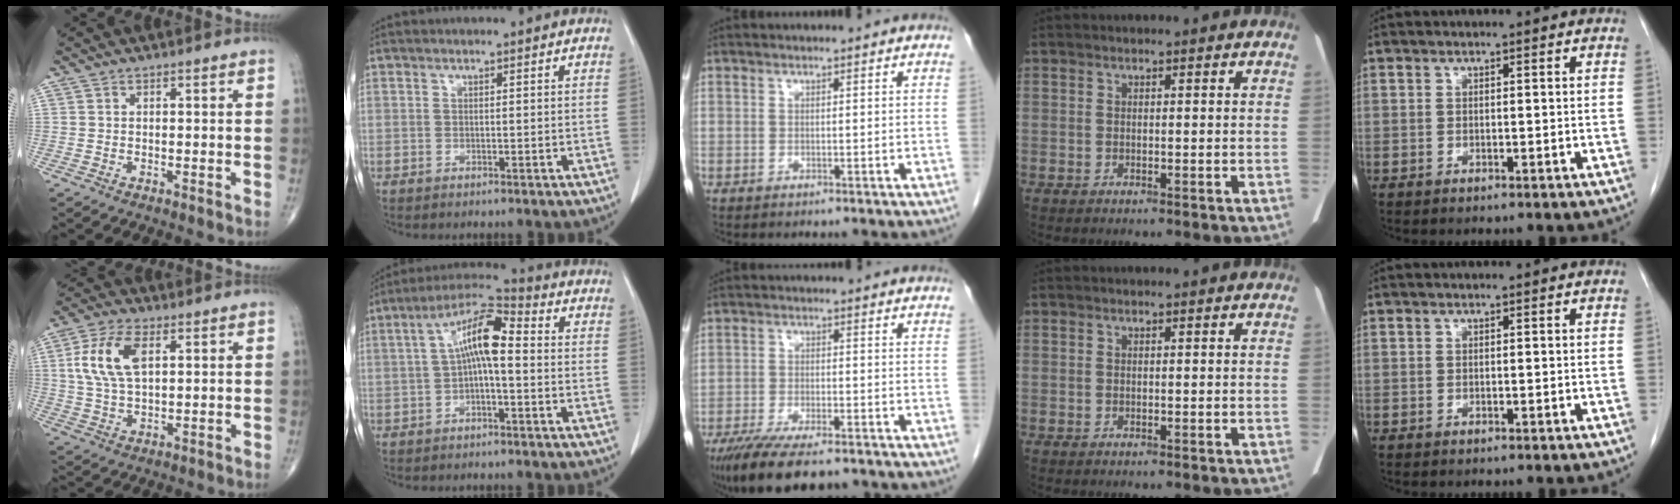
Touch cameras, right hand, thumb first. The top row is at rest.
{"thumb": {"total": 10.0, "force": [2.7, 5.0, 8.3], "torque": [-0.172, 0.003, 0.053]}, "index": {"total": 9.0, "force": [0.4, 2.3, 8.6], "torque": [-0.160, 0.033, 0.001]}, "middle": {"total": 12.6, "force": [-9.8, 3.2, 7.3], "torque": [-0.127, -0.022, -0.155]}}